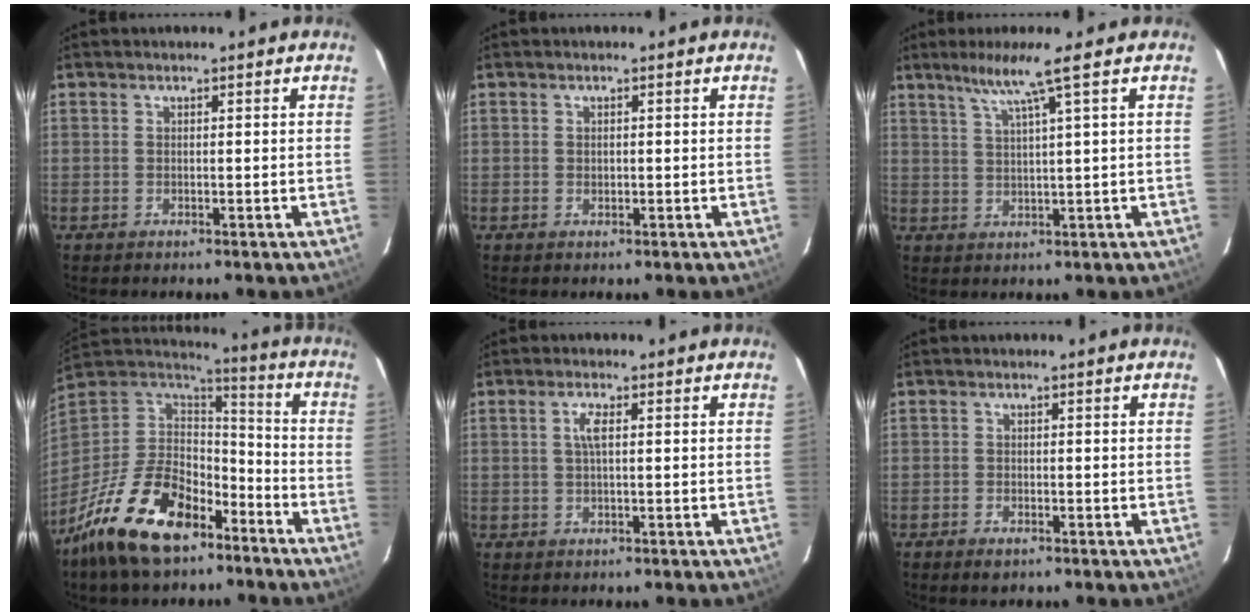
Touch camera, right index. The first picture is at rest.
{"total": 0.7, "force": [0.2, 0.5, 0.5], "torque": [-0.007, 0.002, 0.004]}
{"total": 5.6, "force": [3.6, -1.4, 4.1], "torque": [-0.074, -0.002, 0.069]}
{"total": 22.3, "force": [-13.6, 11.8, 13.2], "torque": [-0.277, -0.007, -0.228]}
{"total": 2.4, "force": [0.4, 0.4, 2.3], "torque": [-0.047, 0.003, 0.008]}
{"total": 1.7, "force": [-1.2, 0.8, 0.9], "torque": [-0.024, -0.004, -0.025]}